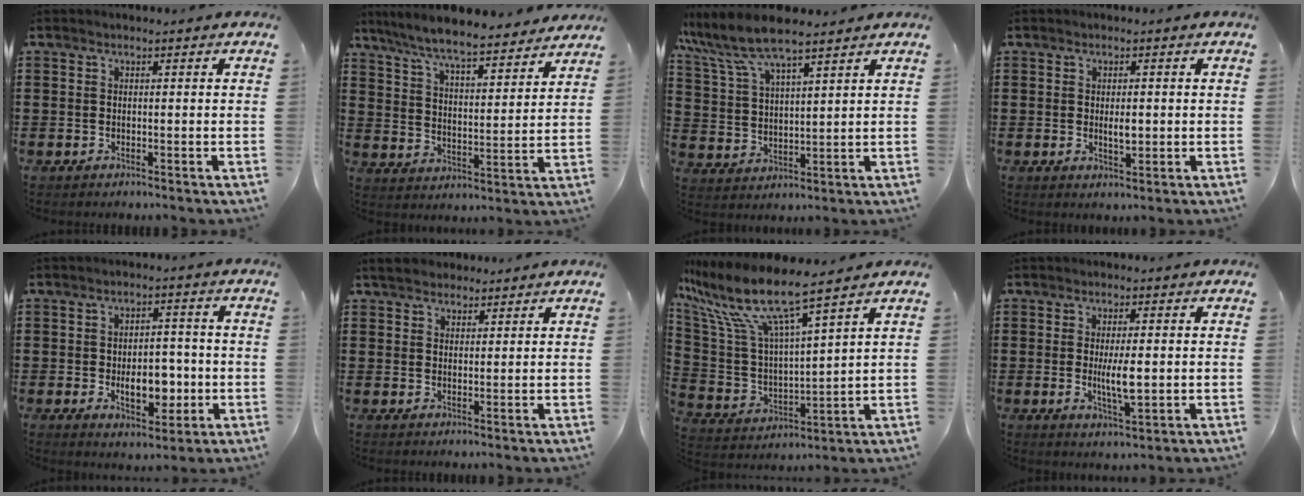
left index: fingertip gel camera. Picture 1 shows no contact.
{"total": 7.3, "force": [6.8, 0.2, 2.7], "torque": [-0.080, -0.044, 0.116]}
{"total": 7.7, "force": [6.5, 1.6, 3.9], "torque": [-0.102, -0.022, 0.114]}
{"total": 2.4, "force": [0.1, 0.8, 2.3], "torque": [-0.036, -0.004, -0.001]}
{"total": 7.6, "force": [-1.6, 4.4, 6.0], "torque": [-0.088, 0.006, -0.029]}
{"total": 2.9, "force": [2.6, 1.2, 0.5], "torque": [-0.020, 0.004, 0.051]}
{"total": 10.4, "force": [8.1, 1.3, 6.4], "torque": [-0.165, -0.056, 0.135]}
{"total": 5.5, "force": [0.0, 1.4, 5.3], "torque": [-0.094, -0.006, -0.004]}